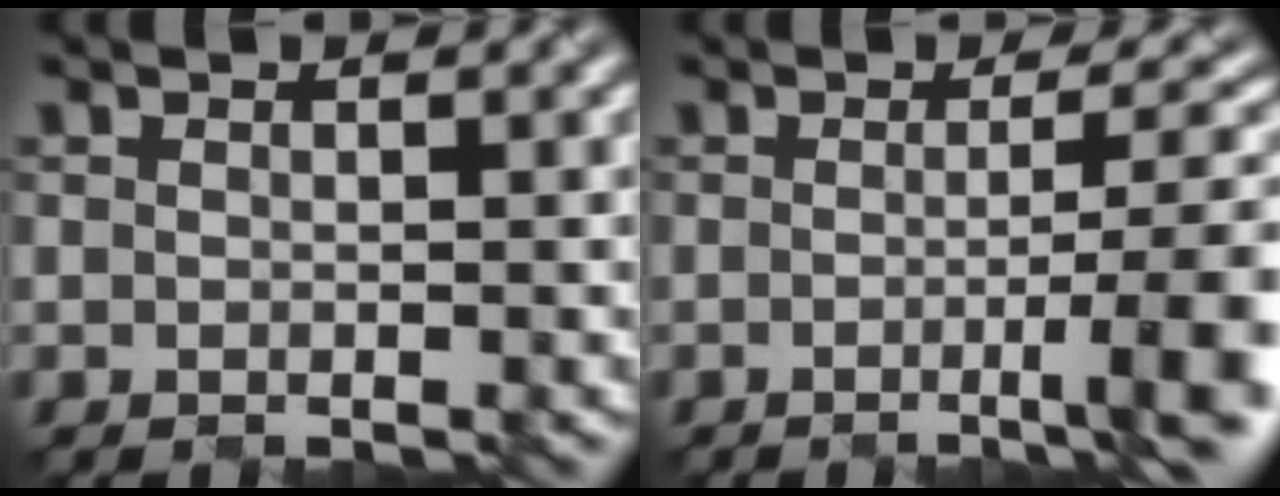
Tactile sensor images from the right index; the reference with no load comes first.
{"total": 6.6, "force": [-1.1, 1.3, 6.4], "torque": [-0.086, -0.006, -0.016]}